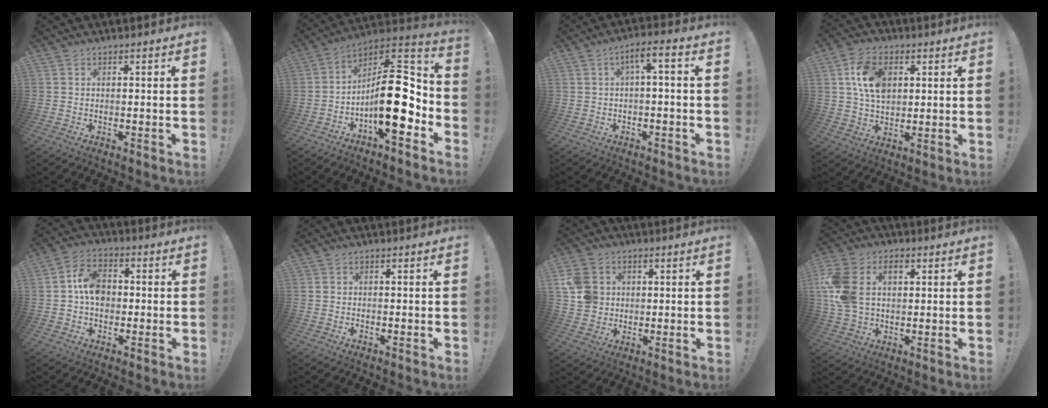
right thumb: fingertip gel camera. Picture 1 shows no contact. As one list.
[{"total": 20.8, "force": [-3.9, 8.7, 18.5], "torque": [-0.284, 0.016, -0.057]}, {"total": 5.0, "force": [-0.5, 1.0, 4.8], "torque": [-0.081, 0.004, -0.011]}, {"total": 11.9, "force": [3.5, 8.4, 7.8], "torque": [-0.139, 0.007, 0.066]}, {"total": 9.1, "force": [0.1, 6.8, 6.1], "torque": [-0.096, 0.014, 0.005]}, {"total": 0.0}, {"total": 9.1, "force": [1.7, 8.3, 3.3], "torque": [-0.060, 0.000, 0.039]}, {"total": 13.1, "force": [3.6, 9.4, 8.4], "torque": [-0.175, -0.004, 0.066]}]